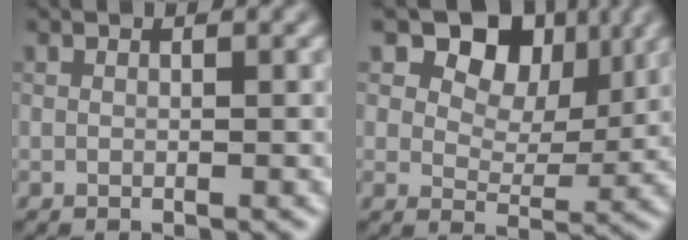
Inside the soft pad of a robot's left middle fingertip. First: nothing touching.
{"total": 6.1, "force": [3.3, 4.0, 3.2], "torque": [-0.051, 0.002, 0.055]}